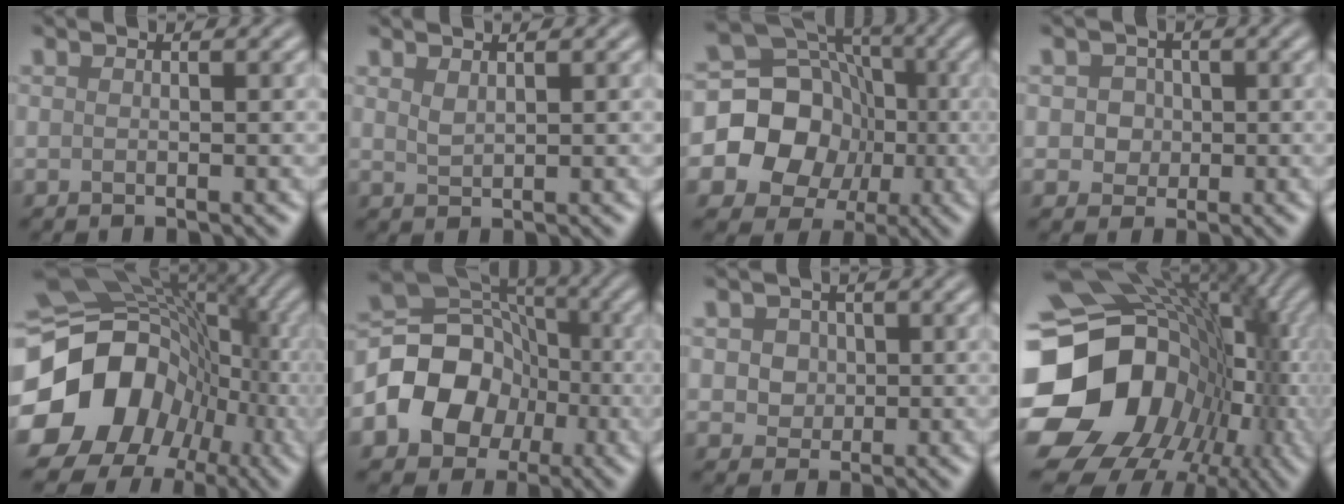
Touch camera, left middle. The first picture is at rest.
{"total": 1.0, "force": [0.8, 0.4, 0.5], "torque": [-0.016, 0.000, 0.020]}
{"total": 13.6, "force": [-1.4, 12.3, 5.6], "torque": [-0.121, 0.029, -0.050]}
{"total": 3.2, "force": [0.8, 2.8, 1.3], "torque": [0.002, 0.023, -0.004]}
{"total": 15.9, "force": [-3.1, 13.1, 8.6], "torque": [-0.185, -0.015, -0.046]}
{"total": 10.2, "force": [-2.5, 8.6, 5.0], "torque": [-0.088, 0.000, -0.072]}
{"total": 3.9, "force": [1.4, 3.2, 1.7], "torque": [-0.016, 0.023, 0.008]}
{"total": 17.2, "force": [-1.4, 14.2, 9.7], "torque": [-0.190, -0.002, -0.010]}